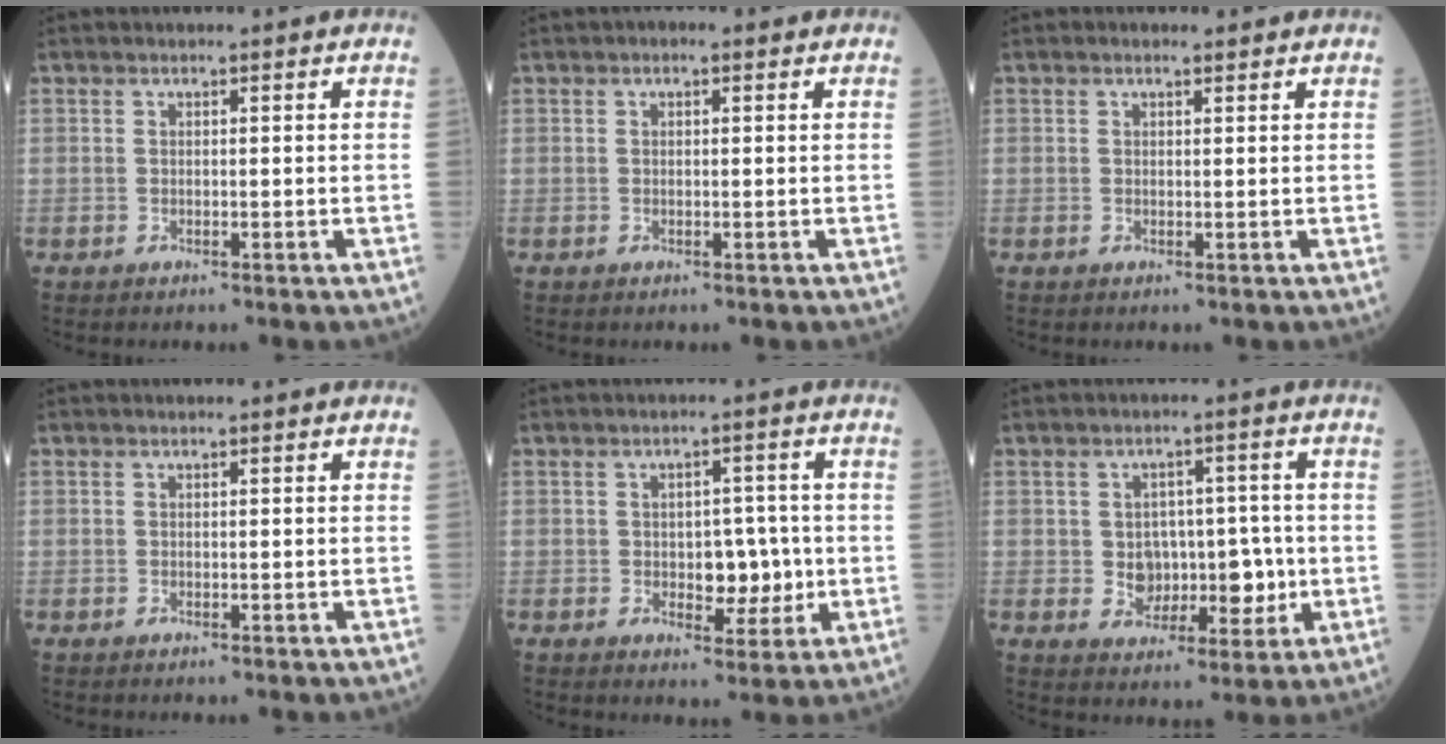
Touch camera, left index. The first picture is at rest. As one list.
[{"total": 1.1, "force": [0.6, 0.5, 0.8], "torque": [-0.016, 0.008, 0.004]}, {"total": 0.9, "force": [0.7, 0.3, 0.5], "torque": [-0.018, 0.003, 0.010]}, {"total": 0.0}, {"total": 5.5, "force": [-0.5, 3.2, 4.4], "torque": [-0.056, 0.005, -0.001]}, {"total": 7.0, "force": [-0.3, 5.1, 4.8], "torque": [-0.066, 0.018, 0.006]}]